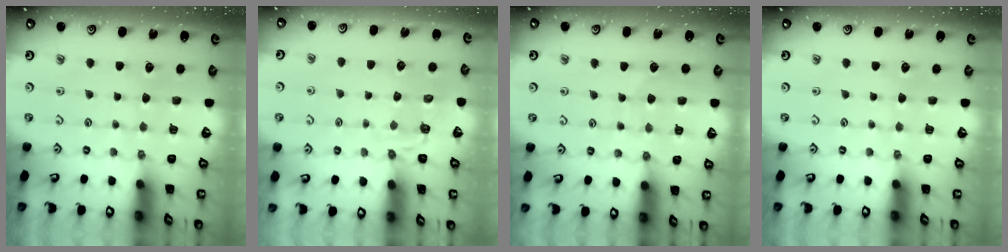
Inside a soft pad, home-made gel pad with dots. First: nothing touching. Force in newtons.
{"total": 3.1, "press": 2.1, "slide": 2.3}
{"total": 6.3, "press": 6.3, "slide": 0.6}
{"total": 0.0}